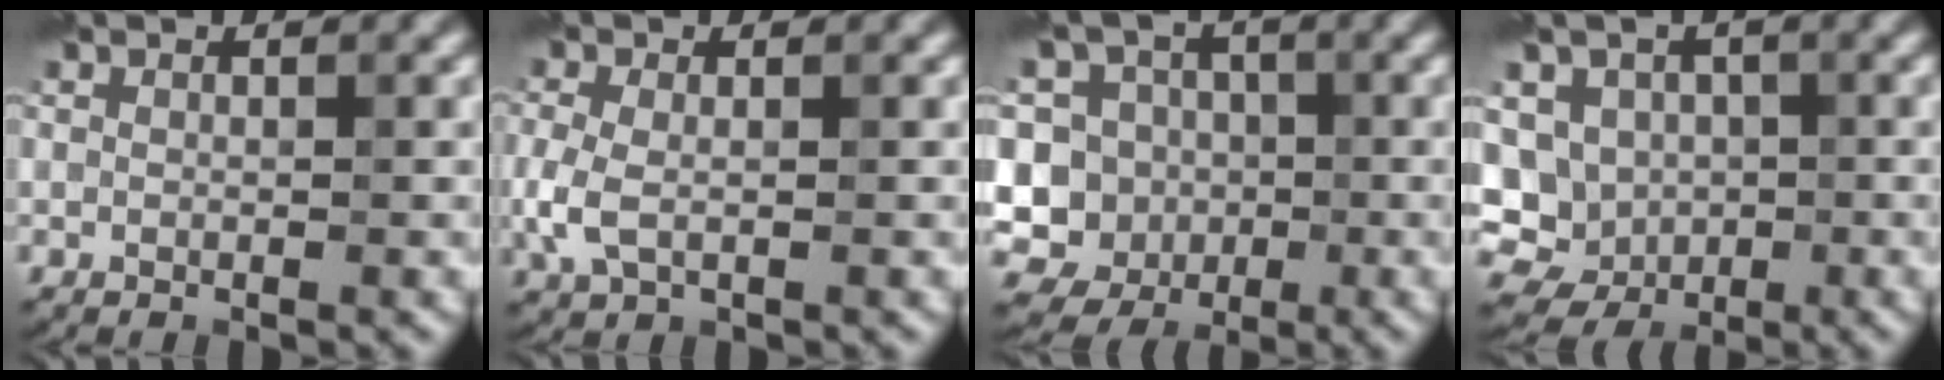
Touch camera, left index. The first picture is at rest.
{"total": 2.9, "force": [-0.4, 1.9, 2.2], "torque": [-0.058, -0.002, -0.009]}
{"total": 11.0, "force": [-1.0, 10.5, 3.1], "torque": [-0.087, 0.031, -0.047]}
{"total": 9.3, "force": [-0.6, 8.8, 3.0], "torque": [-0.052, 0.019, -0.038]}